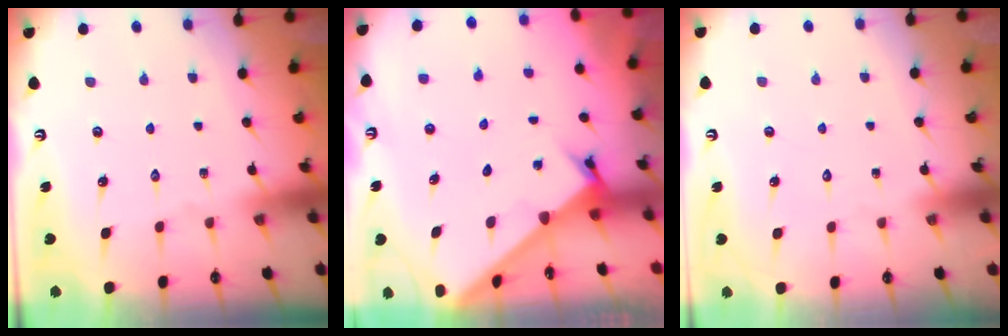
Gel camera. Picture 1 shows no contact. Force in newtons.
{"total": 1.8, "press": 1.8, "slide": 0.2}
{"total": 1.7, "press": 1.7, "slide": 0.1}